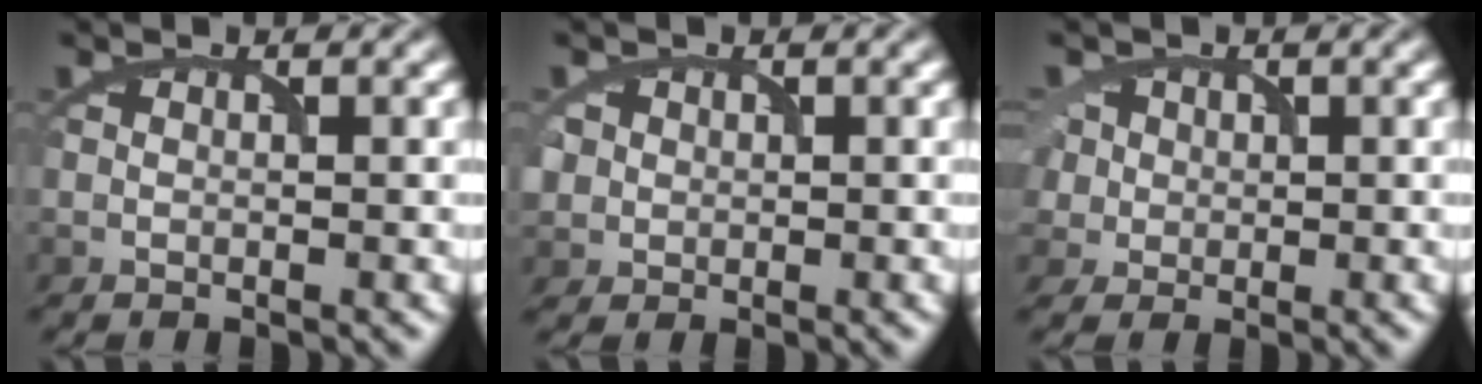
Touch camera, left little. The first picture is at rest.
{"total": 1.6, "force": [0.5, 1.5, -0.1], "torque": [0.000, -0.004, 0.029]}
{"total": 3.9, "force": [0.6, 3.5, 1.7], "torque": [-0.040, 0.023, 0.009]}